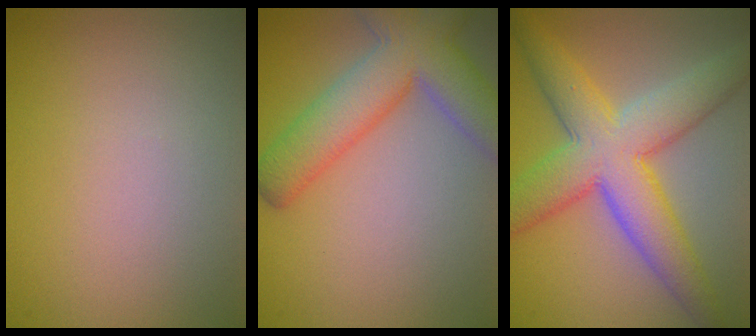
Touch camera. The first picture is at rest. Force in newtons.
{"total": 7.3, "press": 7.3, "slide": 0.4}
{"total": 8.6, "press": 8.6, "slide": 0.2}